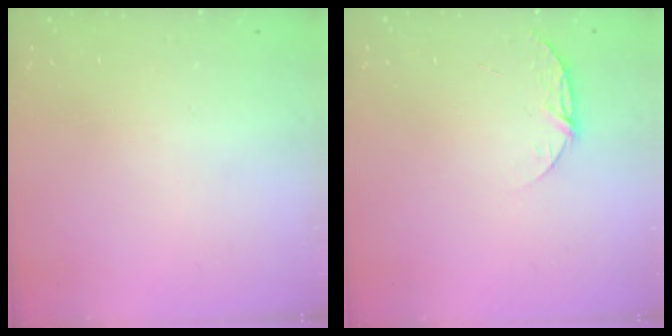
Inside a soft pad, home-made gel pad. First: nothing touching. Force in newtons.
{"total": 5.6, "press": 5.6, "slide": 0.6}